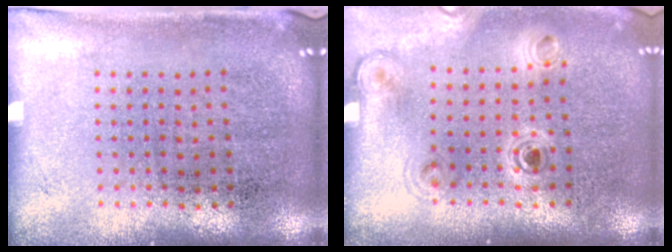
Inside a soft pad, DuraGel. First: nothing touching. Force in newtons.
{"total": 1.1, "press": 1.0, "slide": 0.3}